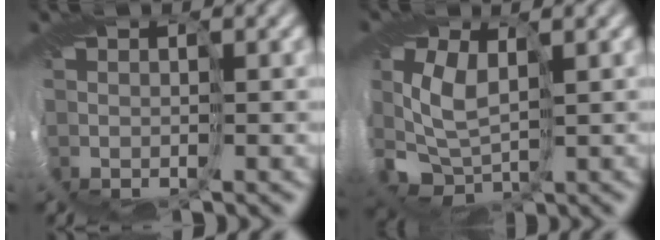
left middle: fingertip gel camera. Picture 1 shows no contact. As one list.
[{"total": 3.3, "force": [0.1, 1.8, 2.7], "torque": [-0.072, -0.004, -0.003]}]